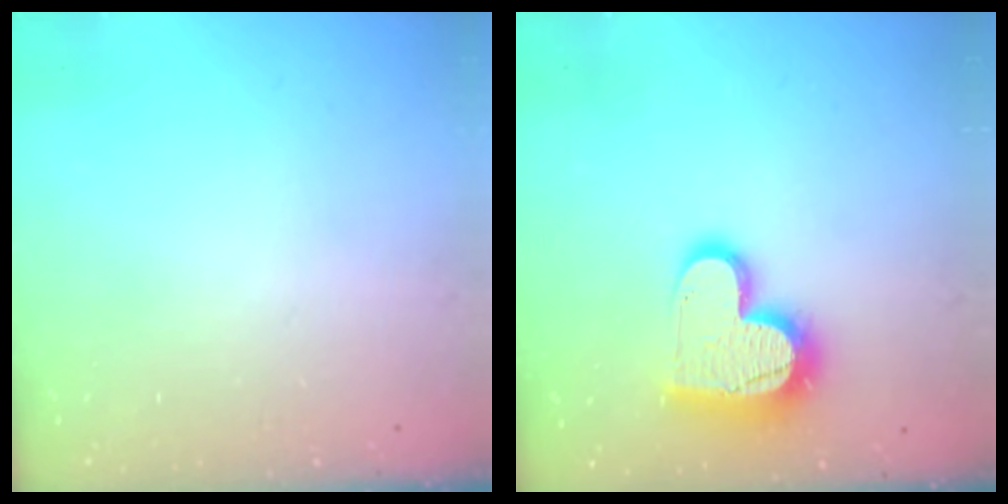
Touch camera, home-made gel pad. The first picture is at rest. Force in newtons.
{"total": 15.2, "press": 15.1, "slide": 1.4}